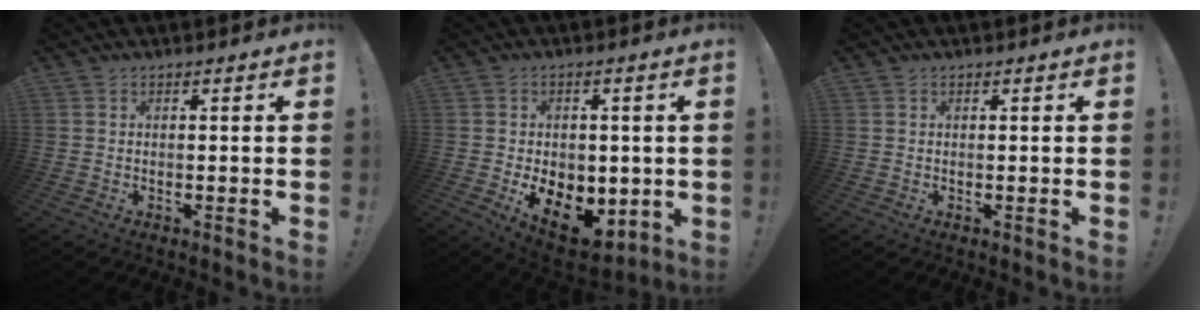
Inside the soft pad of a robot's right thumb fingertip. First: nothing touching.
{"total": 11.7, "force": [-2.2, 8.8, 7.3], "torque": [-0.087, 0.004, -0.028]}
{"total": 0.0}